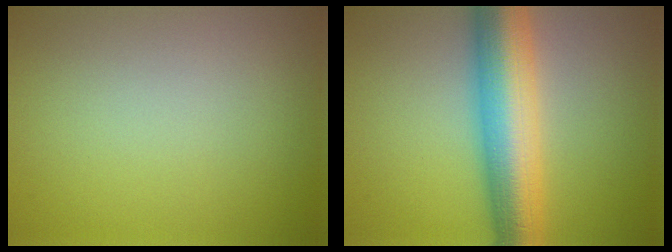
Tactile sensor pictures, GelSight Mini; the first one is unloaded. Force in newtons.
{"total": 9.4, "press": 9.4, "slide": 0.4}